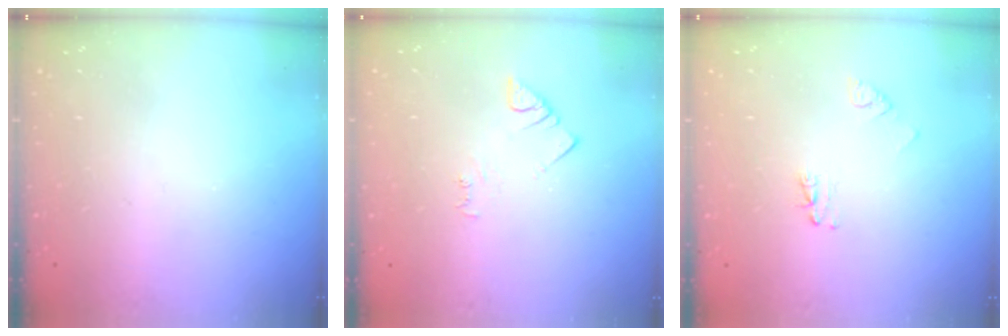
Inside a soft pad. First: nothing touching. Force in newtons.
{"total": 2.9, "press": 2.9, "slide": 0.5}
{"total": 3.5, "press": 3.5, "slide": 0.4}